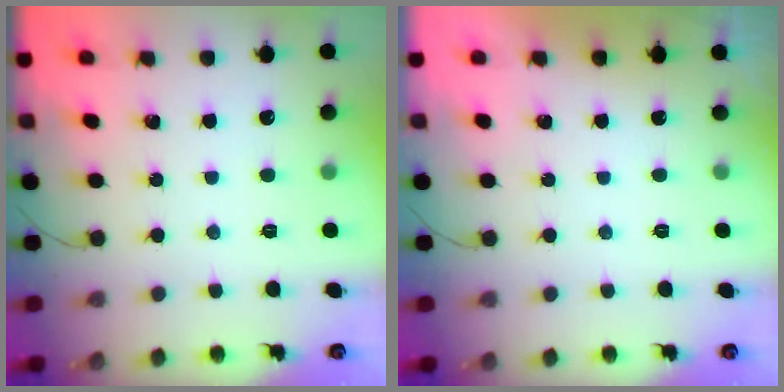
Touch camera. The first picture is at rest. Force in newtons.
{"total": 0.0}